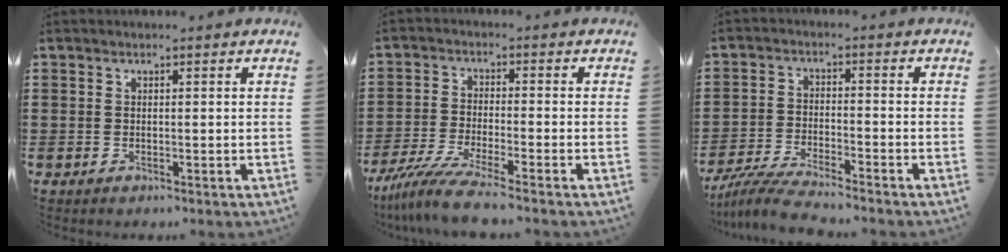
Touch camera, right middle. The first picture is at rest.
{"total": 6.9, "force": [-5.9, 0.0, 3.7], "torque": [-0.090, -0.019, -0.114]}
{"total": 5.8, "force": [-5.5, 0.2, 2.0], "torque": [-0.052, -0.010, -0.108]}